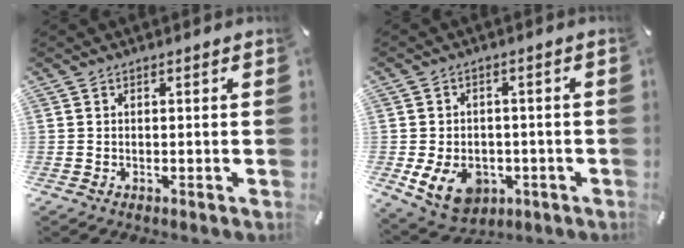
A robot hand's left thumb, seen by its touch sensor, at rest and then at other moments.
{"total": 9.7, "force": [-3.3, 7.3, 5.5], "torque": [-0.109, 0.012, -0.059]}